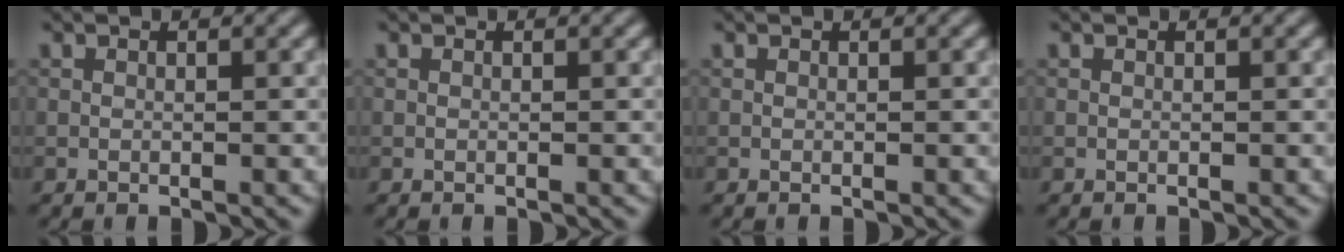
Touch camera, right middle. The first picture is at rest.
{"total": 0.0}
{"total": 0.0}
{"total": 0.0}